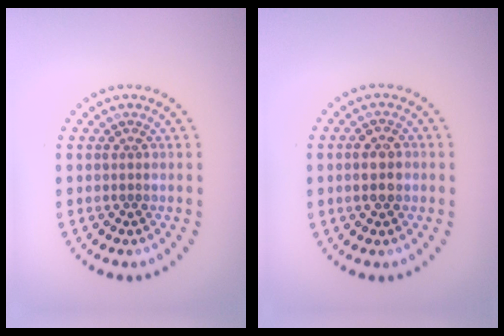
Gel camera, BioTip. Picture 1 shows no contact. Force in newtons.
{"total": 2.1, "press": 2.1, "slide": 0.2}